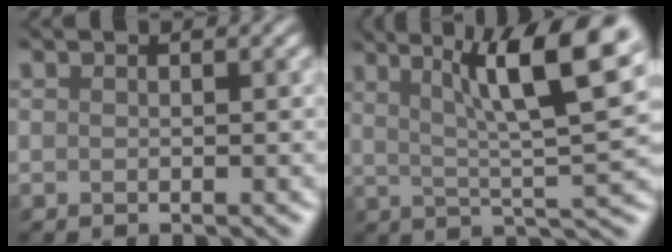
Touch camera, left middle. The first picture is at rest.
{"total": 11.1, "force": [4.7, 2.4, 9.8], "torque": [-0.146, 0.014, 0.077]}